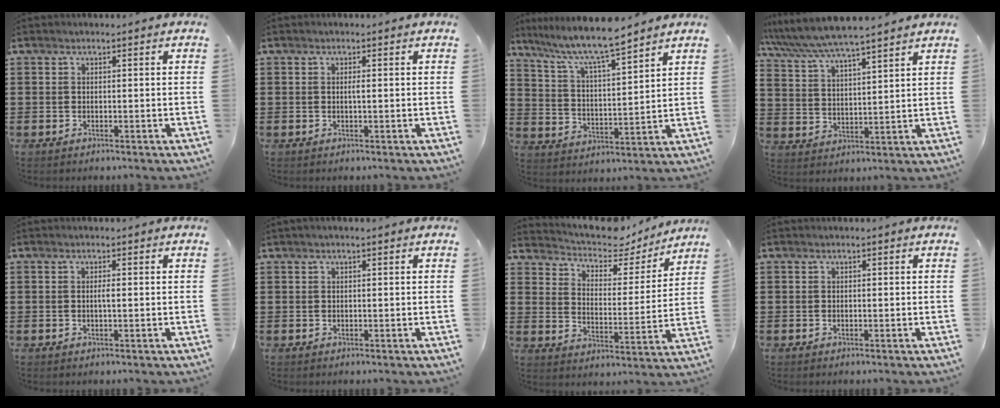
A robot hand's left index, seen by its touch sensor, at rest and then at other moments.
{"total": 0.9, "force": [0.1, 0.0, 0.9], "torque": [-0.018, -0.003, 0.003]}
{"total": 7.9, "force": [6.8, 0.2, 4.0], "torque": [-0.102, -0.037, 0.115]}
{"total": 5.8, "force": [5.5, 0.0, 2.0], "torque": [-0.062, -0.029, 0.094]}
{"total": 1.2, "force": [0.1, 0.1, 1.2], "torque": [-0.023, -0.003, 0.003]}
{"total": 0.7, "force": [0.5, 0.0, 0.5], "torque": [-0.010, 0.000, 0.010]}
{"total": 5.8, "force": [5.4, 1.8, 1.1], "torque": [-0.044, -0.039, 0.090]}
{"total": 0.0}